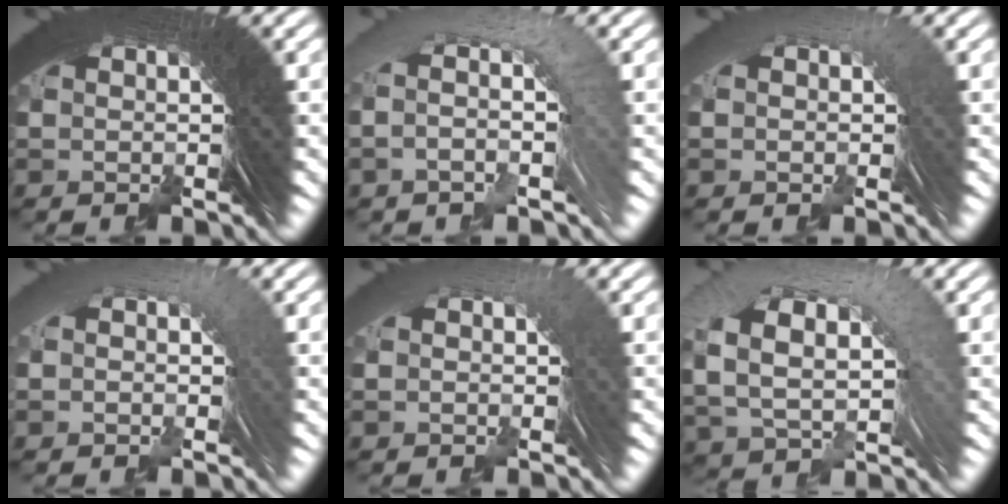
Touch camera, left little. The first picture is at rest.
{"total": 3.5, "force": [-0.1, 1.2, 3.2], "torque": [-0.049, 0.022, -0.009]}
{"total": 1.0, "force": [-0.1, 0.1, 1.0], "torque": [0.006, 0.020, -0.010]}
{"total": 1.3, "force": [-0.3, 0.3, 1.3], "torque": [0.003, 0.021, -0.015]}
{"total": 1.1, "force": [-0.4, 0.1, 1.0], "torque": [0.010, 0.018, -0.016]}
{"total": 7.2, "force": [1.3, 4.5, 5.4], "torque": [-0.092, 0.020, 0.021]}